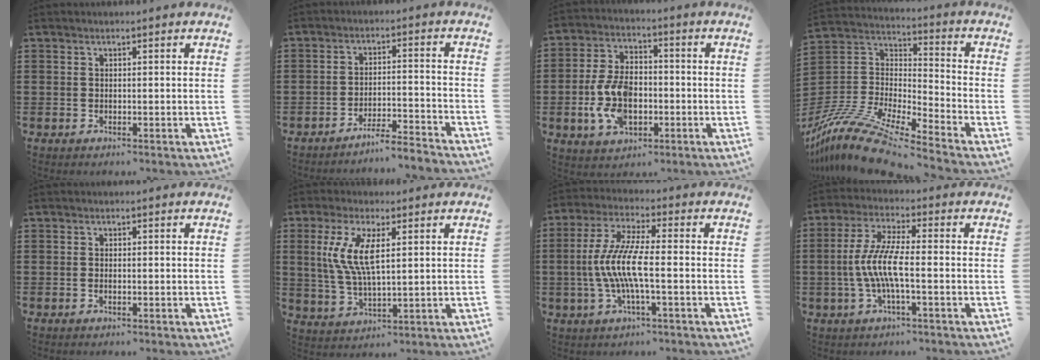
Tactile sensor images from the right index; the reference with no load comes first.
{"total": 4.5, "force": [-4.3, -0.5, 1.2], "torque": [-0.023, -0.006, -0.087]}
{"total": 9.7, "force": [-2.0, 5.9, 7.4], "torque": [-0.179, 0.004, -0.042]}
{"total": 13.3, "force": [-11.4, 1.6, 6.8], "torque": [-0.150, 0.018, -0.228]}
{"total": 0.5, "force": [-0.3, 0.2, 0.4], "torque": [-0.008, -0.003, -0.004]}
{"total": 8.1, "force": [2.1, 2.9, 7.3], "torque": [-0.169, 0.001, 0.030]}
{"total": 8.9, "force": [-1.8, 1.7, 8.5], "torque": [-0.195, -0.016, -0.044]}
{"total": 7.5, "force": [-1.7, 1.3, 7.2], "torque": [-0.166, -0.014, -0.043]}